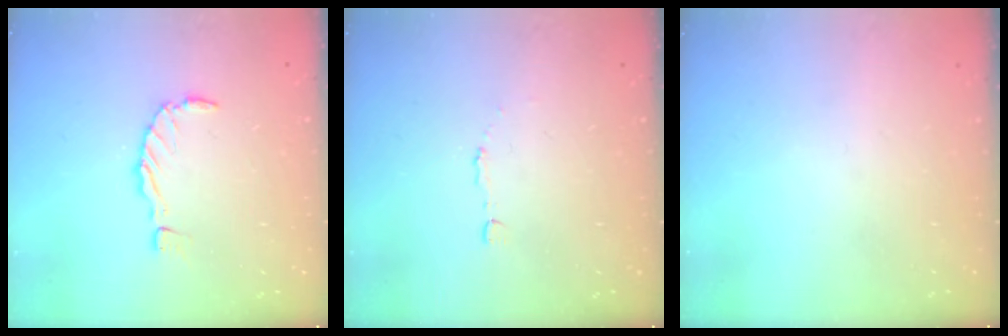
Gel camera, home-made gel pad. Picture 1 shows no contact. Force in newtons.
{"total": 2.2, "press": 2.2, "slide": 0.1}
{"total": 0.0}